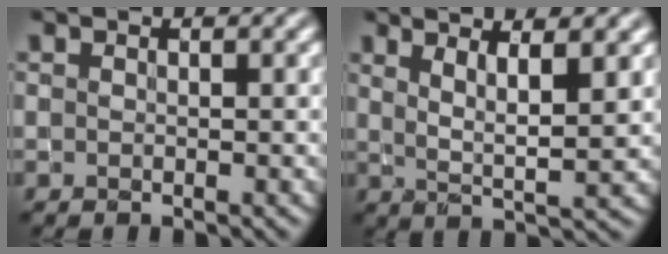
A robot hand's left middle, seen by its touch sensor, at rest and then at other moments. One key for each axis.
{"total": 4.5, "fx": 2.1, "fy": 0.8, "fz": 3.9, "tx": -0.068, "ty": -0.007, "tz": 0.039}